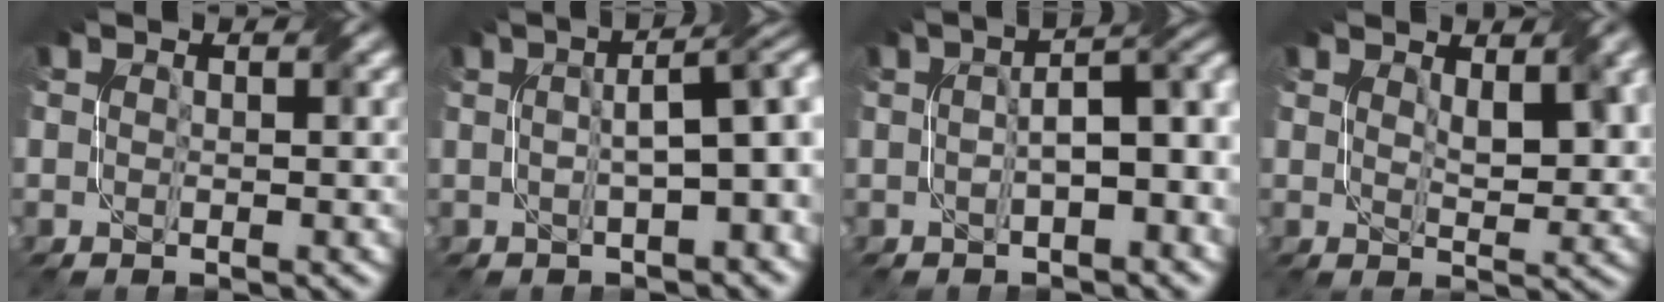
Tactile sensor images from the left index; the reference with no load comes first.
{"total": 6.5, "force": [0.6, 1.9, 6.2], "torque": [-0.075, 0.017, 0.019]}
{"total": 5.8, "force": [-0.1, 2.2, 5.3], "torque": [-0.074, 0.014, 0.007]}
{"total": 3.5, "force": [1.8, 1.2, 2.8], "torque": [-0.046, 0.001, 0.040]}